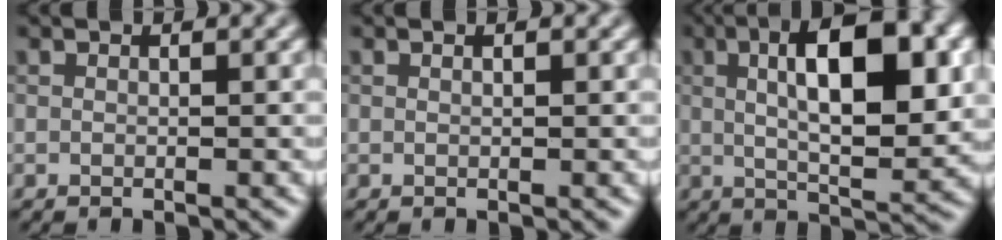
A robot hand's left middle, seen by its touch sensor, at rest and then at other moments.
{"total": 0.0}
{"total": 10.2, "force": [1.5, 3.3, 9.5], "torque": [-0.137, 0.009, 0.027]}